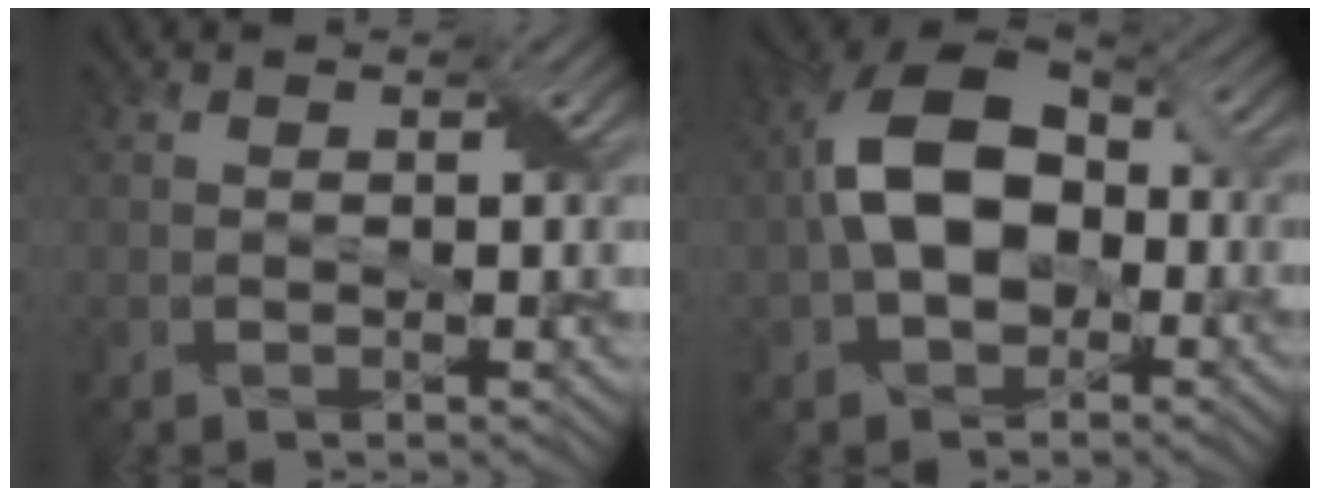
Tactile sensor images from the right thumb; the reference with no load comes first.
{"total": 12.7, "force": [-0.8, 8.5, 9.5], "torque": [-0.198, 0.015, -0.026]}